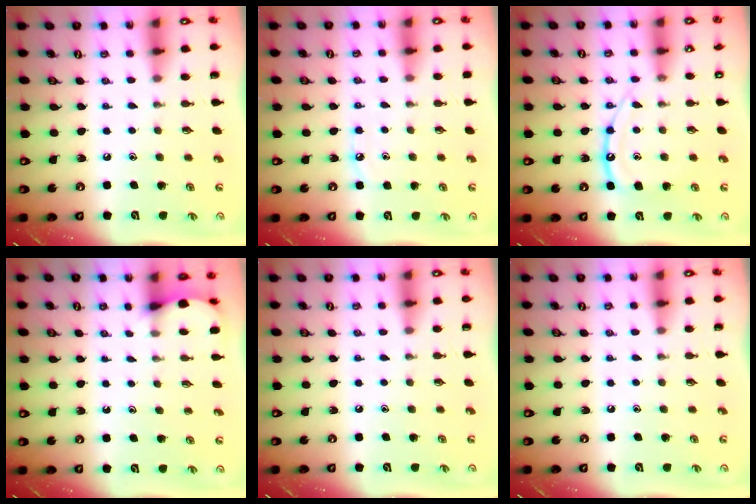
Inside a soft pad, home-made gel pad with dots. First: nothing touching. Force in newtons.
{"total": 4.9, "press": 4.9, "slide": 0.7}
{"total": 12.0, "press": 12.0, "slide": 1.1}
{"total": 2.8, "press": 2.8, "slide": 0.3}
{"total": 0.0}
{"total": 0.0}